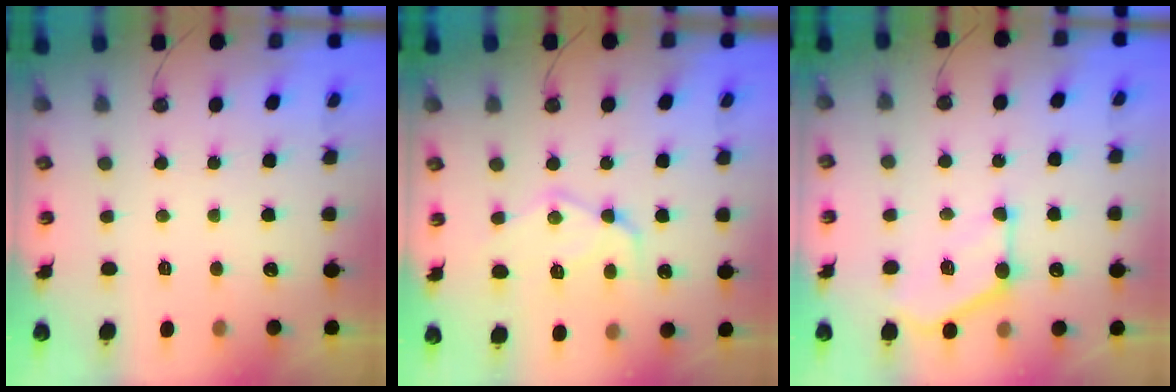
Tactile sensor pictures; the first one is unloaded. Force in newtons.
{"total": 14.7, "press": 14.6, "slide": 1.3}
{"total": 13.0, "press": 13.0, "slide": 0.9}